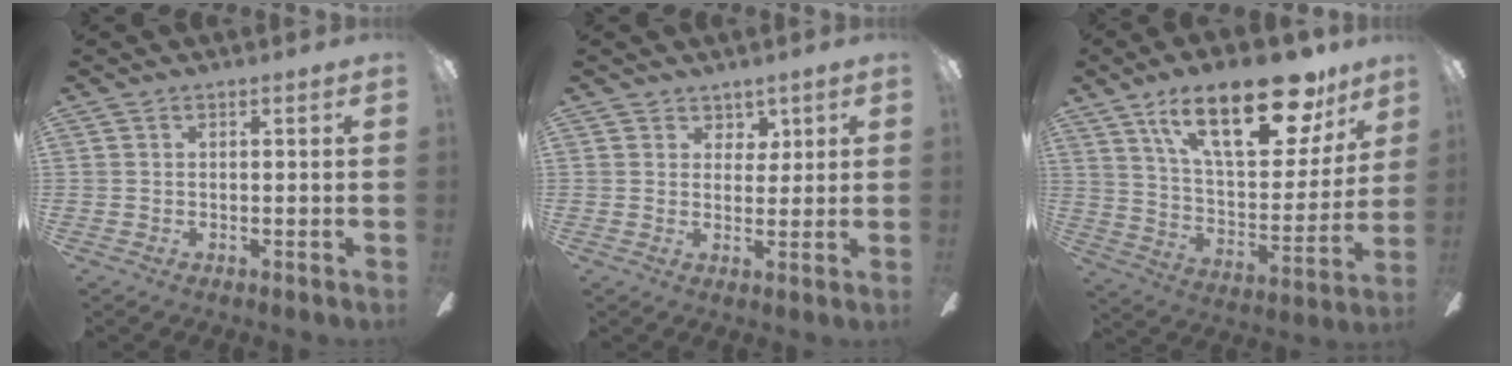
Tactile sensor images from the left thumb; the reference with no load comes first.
{"total": 3.9, "force": [2.8, 2.7, 0.5], "torque": [-0.004, -0.008, 0.049]}
{"total": 27.5, "force": [16.5, 10.8, 19.2], "torque": [-0.300, -0.084, 0.279]}